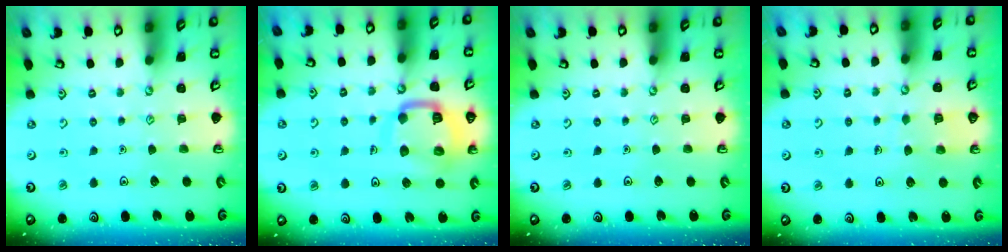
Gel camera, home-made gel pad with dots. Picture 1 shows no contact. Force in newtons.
{"total": 14.2, "press": 14.1, "slide": 1.5}
{"total": 0.0}
{"total": 4.2, "press": 4.2, "slide": 0.2}